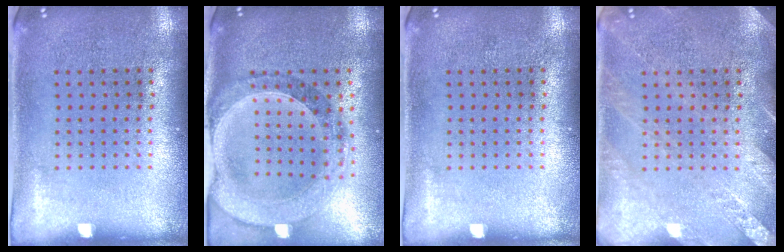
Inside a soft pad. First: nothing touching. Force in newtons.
{"total": 1.5, "press": 1.4, "slide": 0.4}
{"total": 0.0}
{"total": 2.6, "press": 2.6, "slide": 0.2}